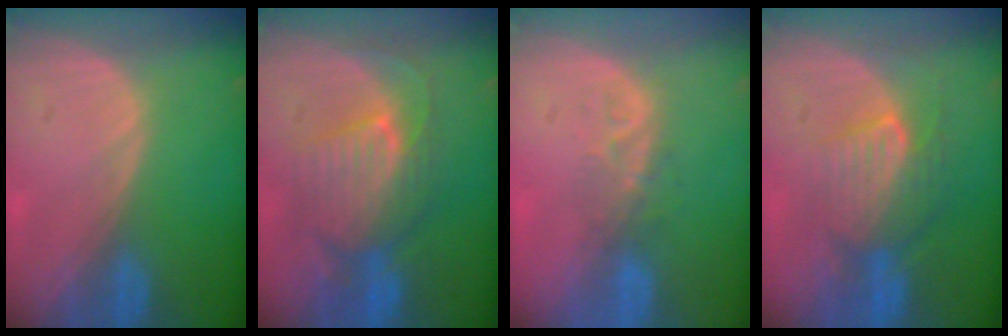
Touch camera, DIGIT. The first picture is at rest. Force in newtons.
{"total": 9.1, "press": 8.7, "slide": 2.6}
{"total": 3.4, "press": 3.2, "slide": 1.1}
{"total": 7.7, "press": 7.7, "slide": 0.5}